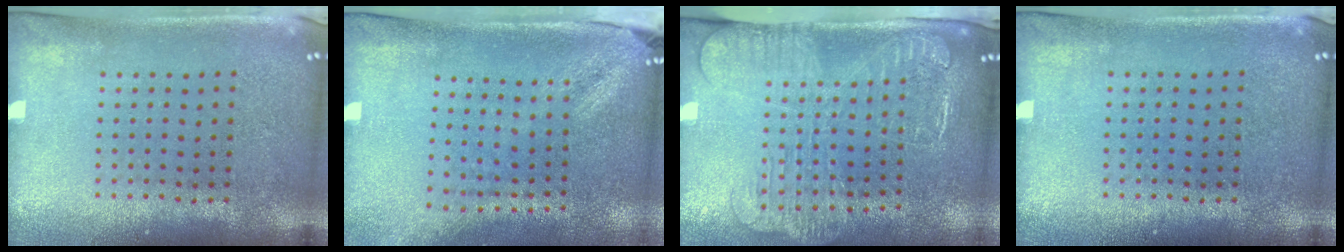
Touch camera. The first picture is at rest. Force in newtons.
{"total": 1.9, "press": 1.5, "slide": 1.2}
{"total": 2.6, "press": 2.1, "slide": 1.5}
{"total": 0.0}